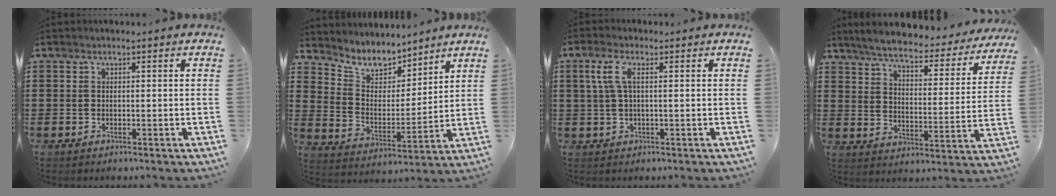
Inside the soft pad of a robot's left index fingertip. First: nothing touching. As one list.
[{"total": 7.6, "force": [6.9, 2.6, 1.4], "torque": [-0.069, -0.044, 0.127]}, {"total": 3.8, "force": [0.8, 1.0, 3.5], "torque": [-0.086, 0.000, 0.007]}, {"total": 5.5, "force": [5.0, 0.5, 2.2], "torque": [-0.068, -0.035, 0.081]}]